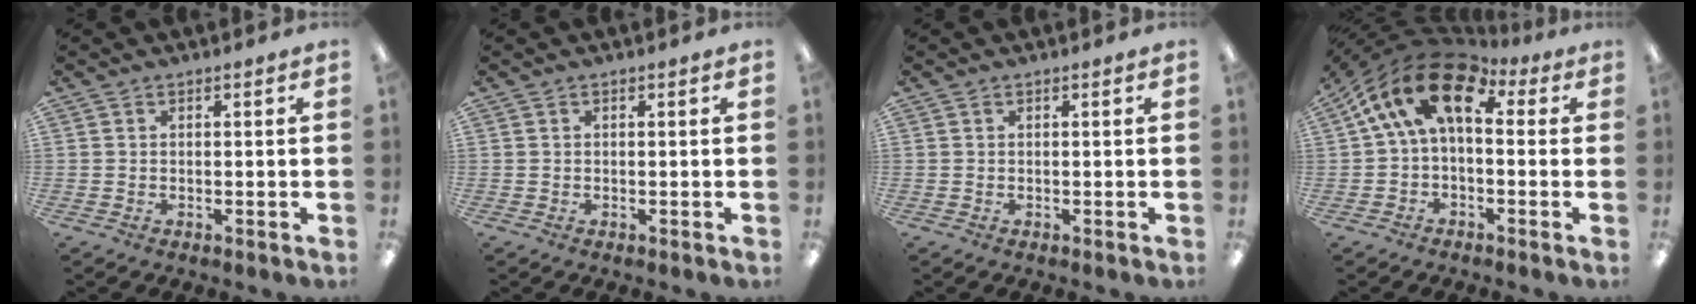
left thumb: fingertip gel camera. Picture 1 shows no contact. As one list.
[{"total": 0.0}, {"total": 0.0}, {"total": 16.0, "force": [4.2, 8.8, 12.7], "torque": [-0.237, -0.004, 0.073]}]